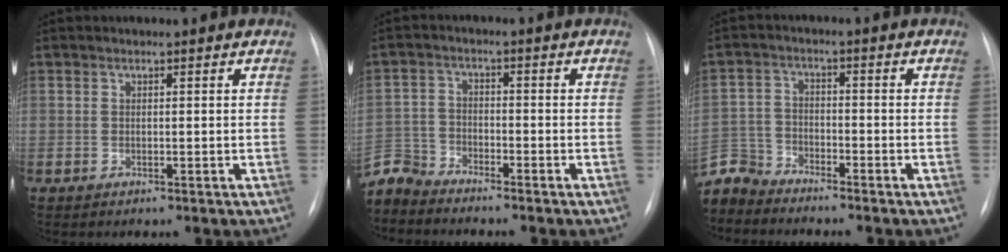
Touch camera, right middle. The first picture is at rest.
{"total": 6.0, "force": [-6.0, 0.9, -0.4], "torque": [0.004, -0.002, -0.121]}
{"total": 6.9, "force": [-6.8, 1.5, -0.4], "torque": [0.002, 0.003, -0.139]}